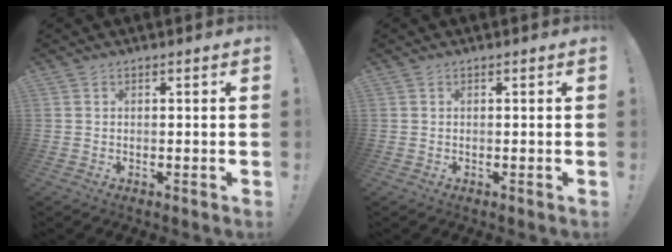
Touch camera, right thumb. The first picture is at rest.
{"total": 0.0}